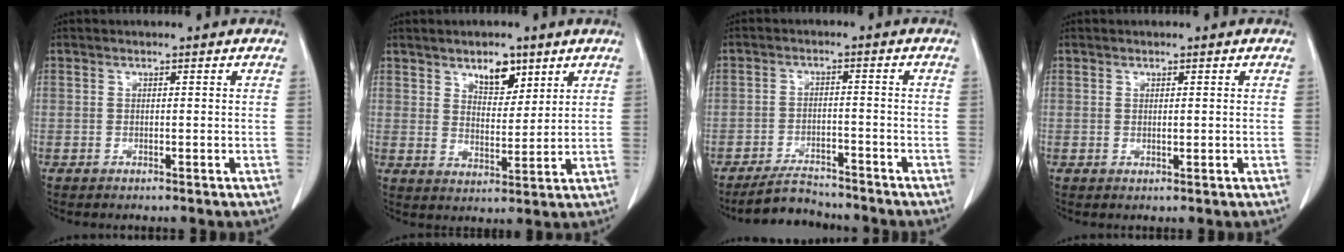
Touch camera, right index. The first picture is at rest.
{"total": 6.0, "force": [3.8, 3.0, 3.6], "torque": [-0.056, -0.002, 0.066]}
{"total": 5.6, "force": [-5.3, 1.5, 0.9], "torque": [-0.018, -0.008, -0.091]}
{"total": 0.8, "force": [0.1, 0.3, 0.7], "torque": [-0.016, -0.003, 0.004]}